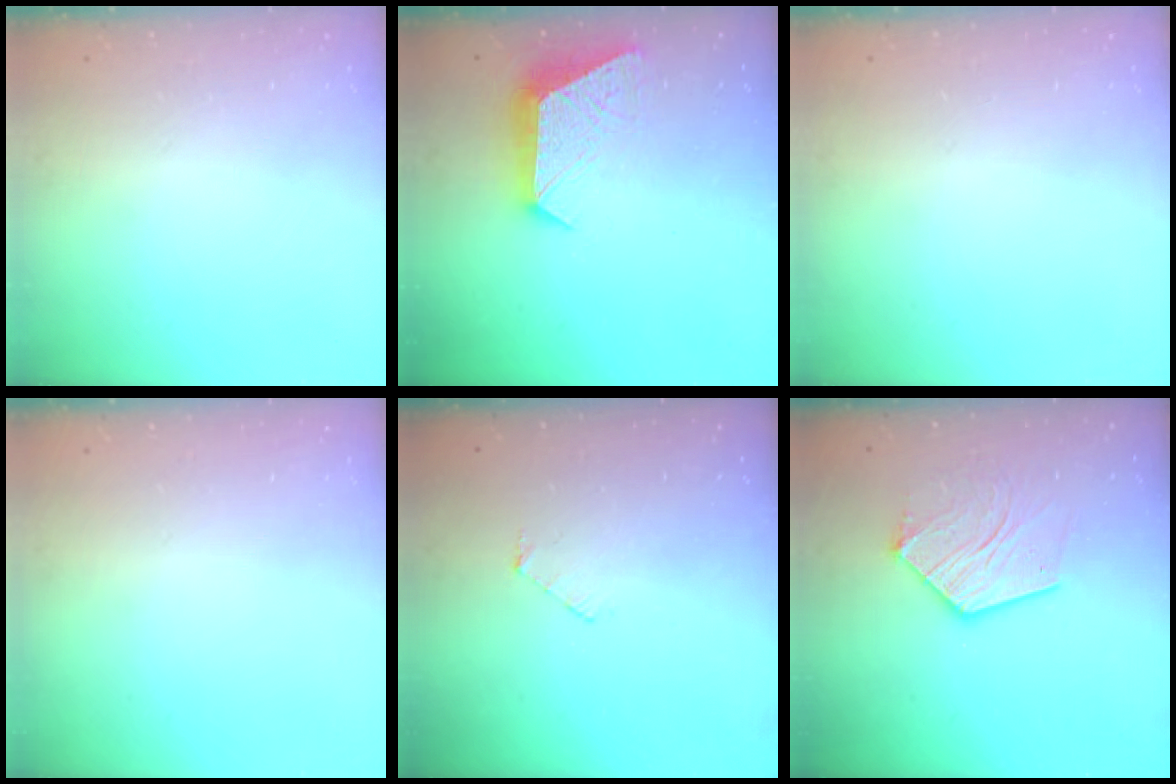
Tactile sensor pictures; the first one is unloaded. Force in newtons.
{"total": 10.7, "press": 10.7, "slide": 0.8}
{"total": 0.0}
{"total": 0.0}
{"total": 3.8, "press": 3.8, "slide": 0.4}
{"total": 13.8, "press": 13.7, "slide": 1.2}